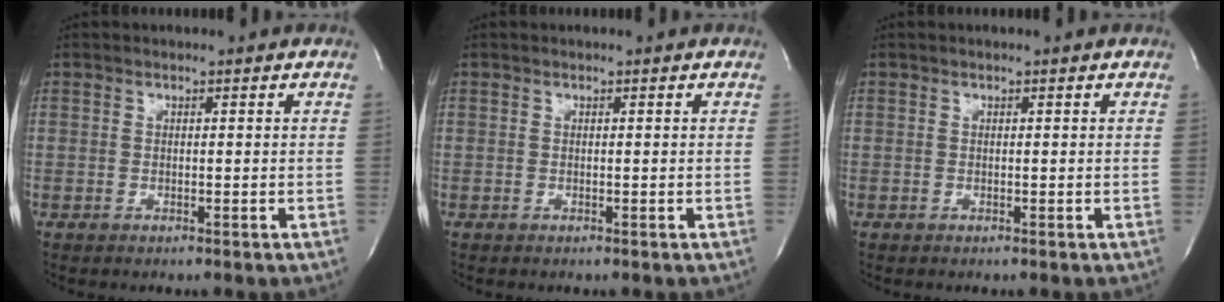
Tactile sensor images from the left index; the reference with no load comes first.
{"total": 0.0}
{"total": 0.0}